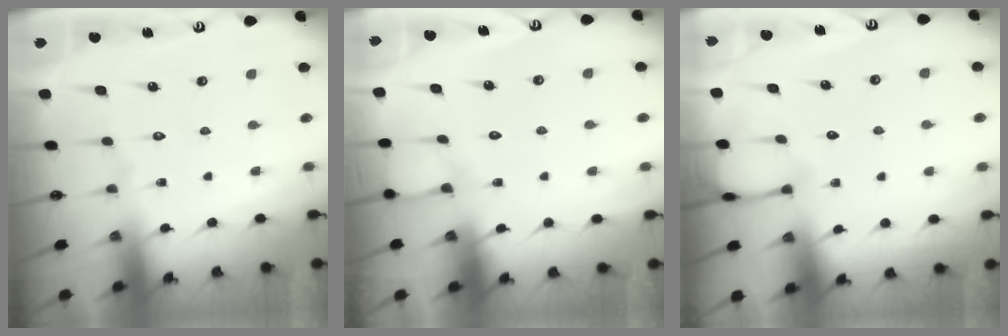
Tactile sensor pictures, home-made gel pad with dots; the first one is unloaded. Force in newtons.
{"total": 4.5, "press": 4.5, "slide": 0.4}
{"total": 3.0, "press": 3.0, "slide": 0.3}